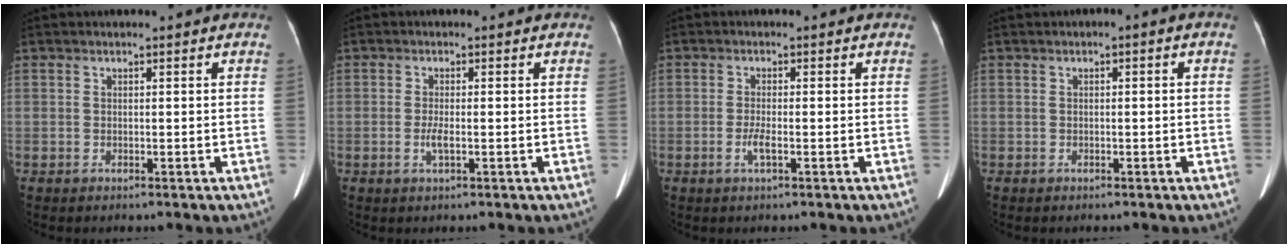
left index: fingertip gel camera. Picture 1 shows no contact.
{"total": 1.9, "force": [-0.5, 0.3, 1.8], "torque": [-0.038, -0.002, -0.010]}
{"total": 2.0, "force": [-0.8, 0.2, 1.9], "torque": [-0.041, -0.002, -0.016]}
{"total": 1.0, "force": [-0.5, 0.7, 0.5], "torque": [-0.004, 0.011, -0.008]}